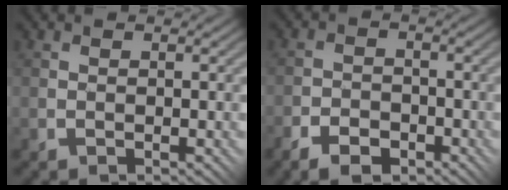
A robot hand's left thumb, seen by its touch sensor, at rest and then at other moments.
{"total": 4.2, "force": [-3.0, 2.0, 2.1], "torque": [-0.034, 0.003, -0.059]}